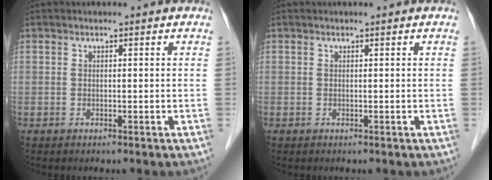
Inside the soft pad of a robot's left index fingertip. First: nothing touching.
{"total": 0.0}